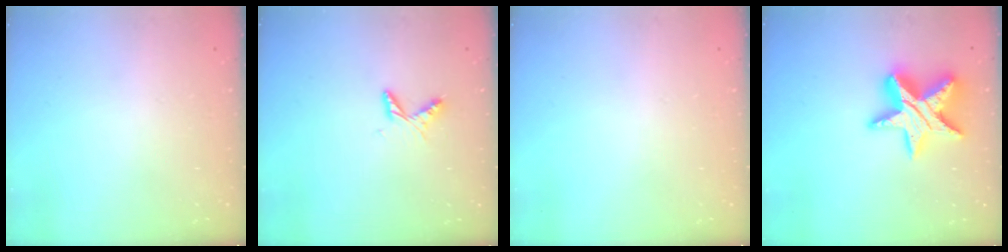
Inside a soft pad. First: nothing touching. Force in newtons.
{"total": 4.2, "press": 4.2, "slide": 0.4}
{"total": 0.0}
{"total": 17.0, "press": 17.0, "slide": 1.2}